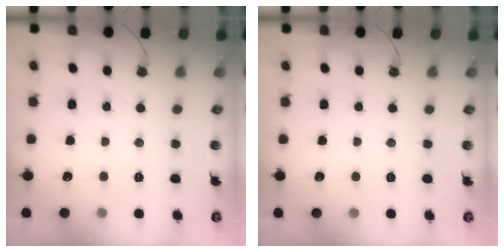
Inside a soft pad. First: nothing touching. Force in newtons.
{"total": 0.0}